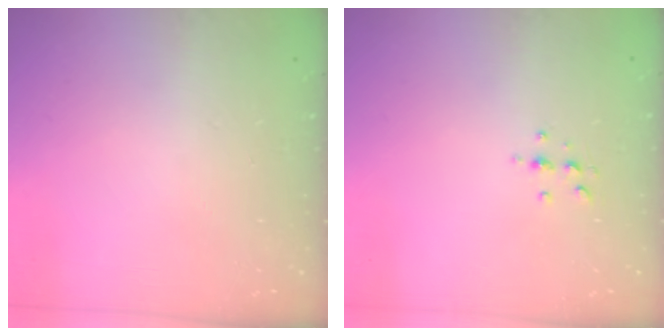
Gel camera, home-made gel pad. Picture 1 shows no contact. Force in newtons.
{"total": 3.5, "press": 3.4, "slide": 0.3}